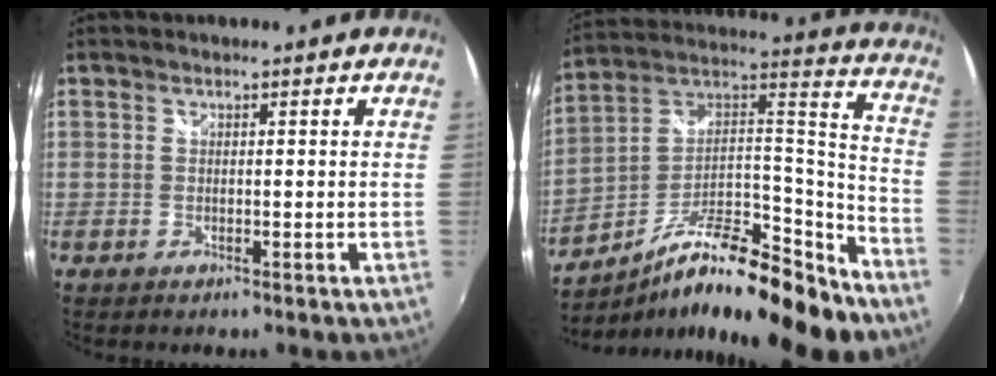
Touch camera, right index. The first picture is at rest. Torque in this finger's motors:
{"motor_torque": [0.50, -0.40, 0.39, 0.11]}